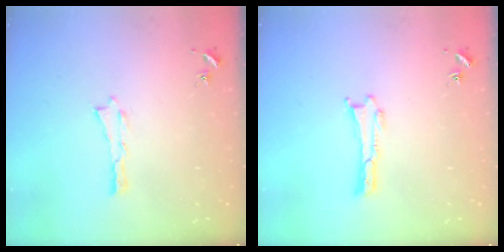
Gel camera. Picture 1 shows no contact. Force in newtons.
{"total": 0.0}